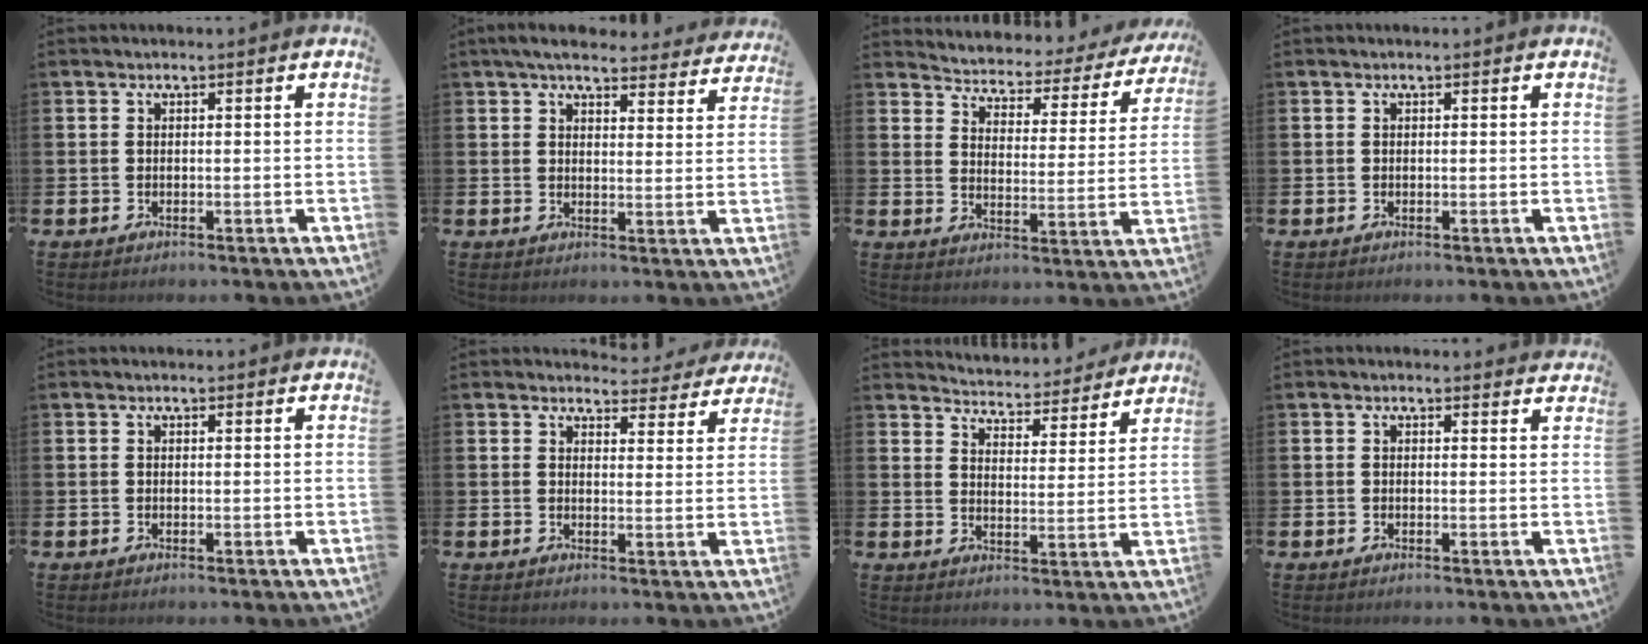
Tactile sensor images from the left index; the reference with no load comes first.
{"total": 5.1, "force": [4.7, 1.2, 1.5], "torque": [-0.036, -0.025, 0.083]}
{"total": 3.0, "force": [2.8, 1.1, 0.1], "torque": [-0.030, -0.033, 0.038]}
{"total": 0.0}
{"total": 0.0}
{"total": 3.6, "force": [3.4, 1.0, 0.2], "torque": [0.002, -0.028, 0.057]}
{"total": 4.5, "force": [4.5, 0.5, -0.1], "torque": [-0.019, -0.043, 0.074]}
{"total": 0.7, "force": [0.6, 0.2, 0.1], "torque": [0.005, -0.001, 0.010]}